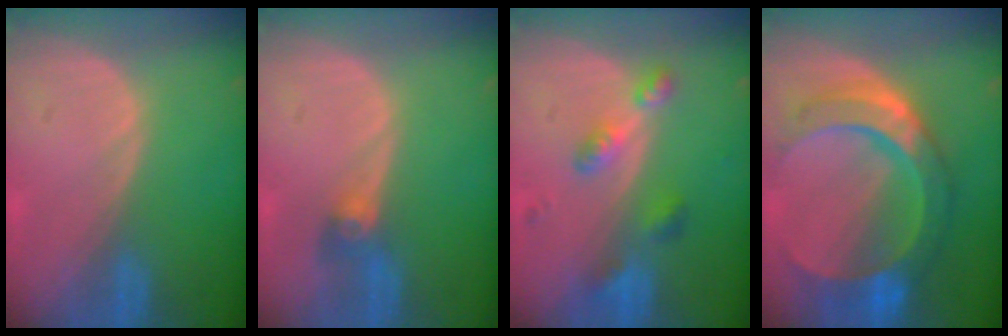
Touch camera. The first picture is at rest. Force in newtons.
{"total": 3.0, "press": 2.6, "slide": 1.5}
{"total": 5.5, "press": 4.8, "slide": 2.6}
{"total": 11.0, "press": 11.0, "slide": 0.9}